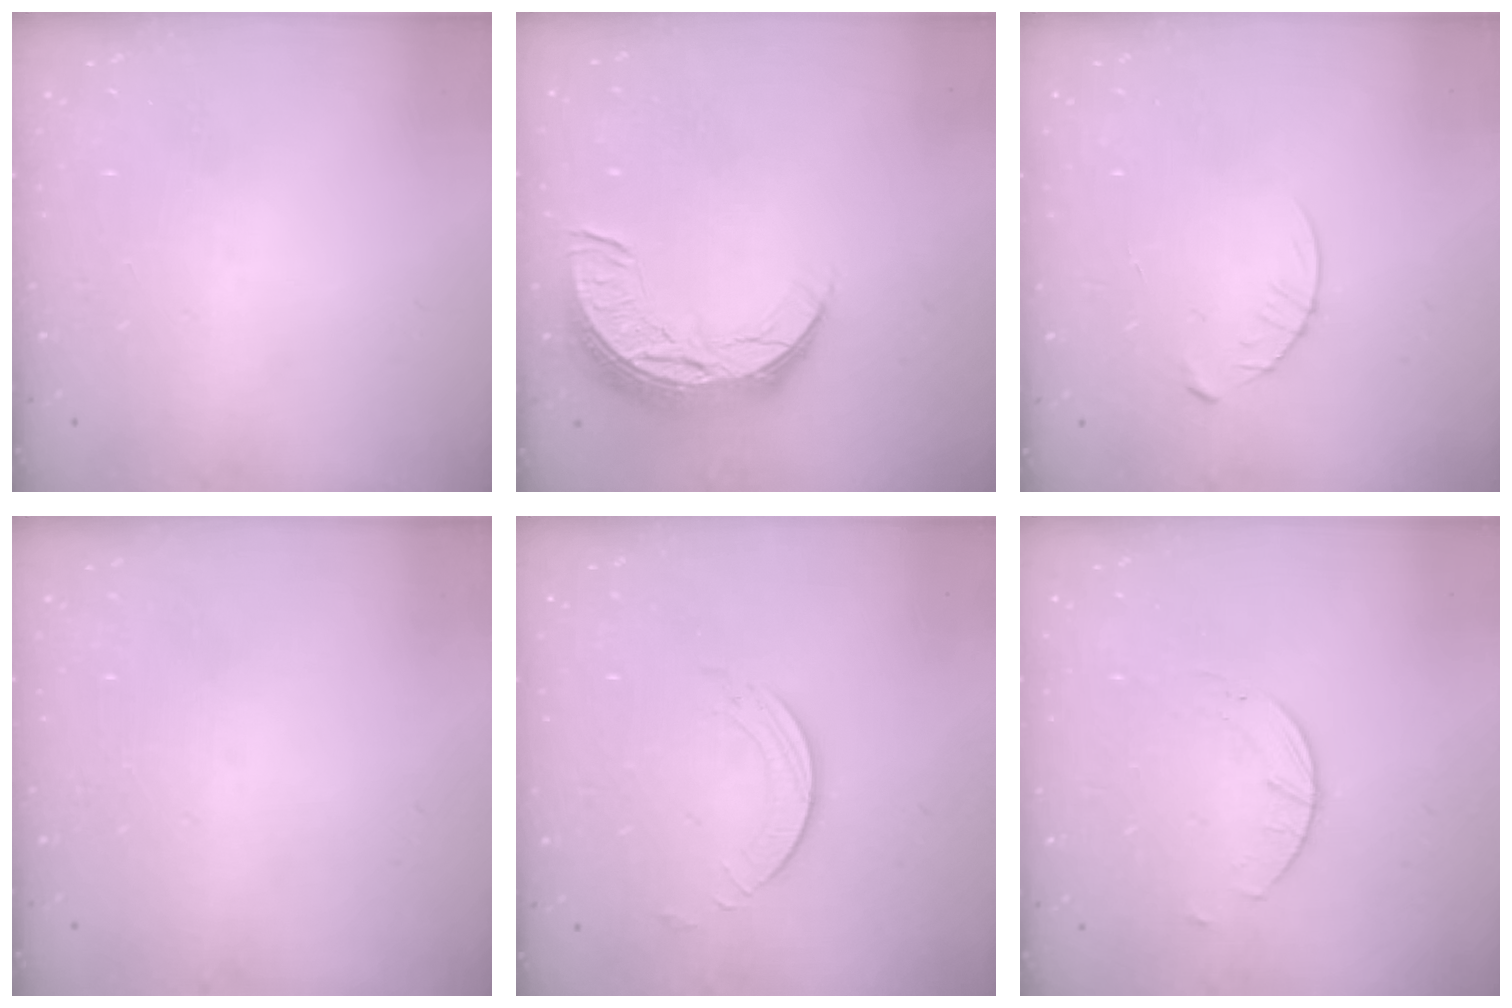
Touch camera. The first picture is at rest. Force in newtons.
{"total": 11.5, "press": 11.5, "slide": 0.9}
{"total": 3.6, "press": 3.6, "slide": 0.5}
{"total": 0.0}
{"total": 1.7, "press": 1.7, "slide": 0.2}
{"total": 2.0, "press": 2.0, "slide": 0.3}